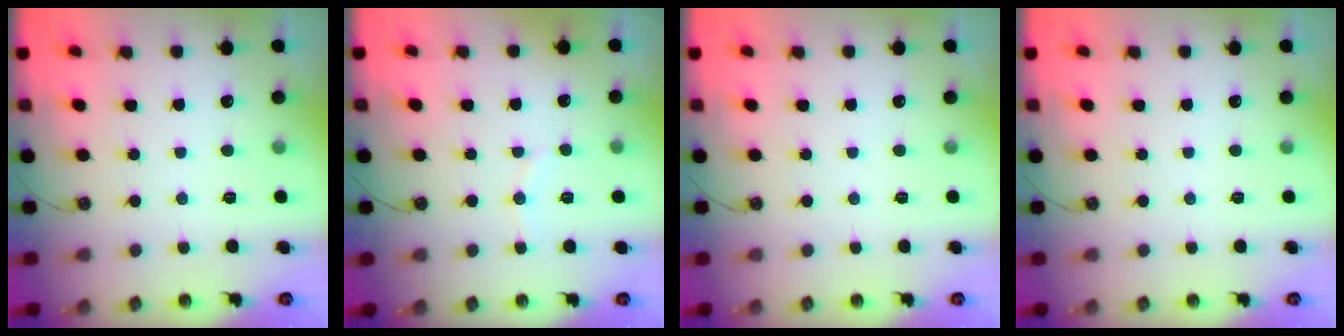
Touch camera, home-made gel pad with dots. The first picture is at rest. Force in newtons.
{"total": 4.5, "press": 4.1, "slide": 1.7}
{"total": 0.0}
{"total": 0.0}